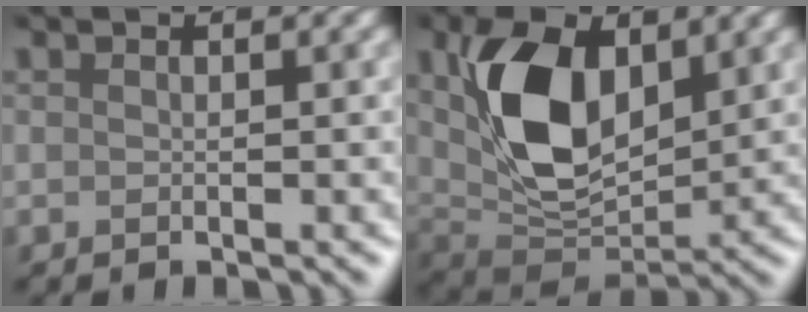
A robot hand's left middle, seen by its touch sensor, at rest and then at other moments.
{"total": 7.9, "force": [2.4, 4.6, 5.9], "torque": [-0.149, -0.003, 0.057]}